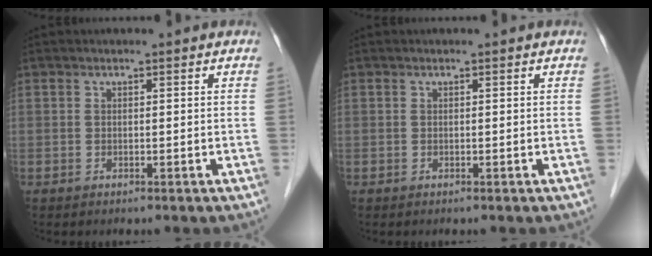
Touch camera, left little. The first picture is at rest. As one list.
[{"total": 0.0}]